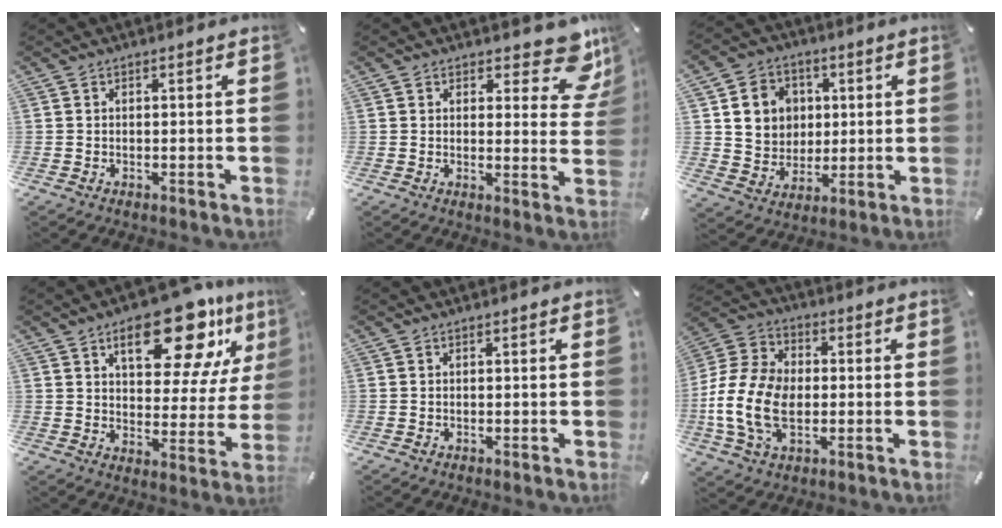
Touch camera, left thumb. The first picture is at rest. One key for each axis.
{"total": 10.0, "fx": 6.7, "fy": 4.5, "fz": 6.0, "tx": -0.050, "ty": -0.053, "tz": 0.112}
{"total": 10.4, "fx": 2.5, "fy": 9.5, "fz": 3.3, "tx": -0.055, "ty": 0.004, "tz": 0.052}
{"total": 19.6, "fx": 11.5, "fy": 9.0, "fz": 13.1, "tx": -0.177, "ty": -0.062, "tz": 0.185}
{"total": 0.0}
{"total": 15.6, "fx": -2.9, "fy": 10.9, "fz": 10.7, "tx": -0.242, "ty": 0.016, "tz": -0.052}